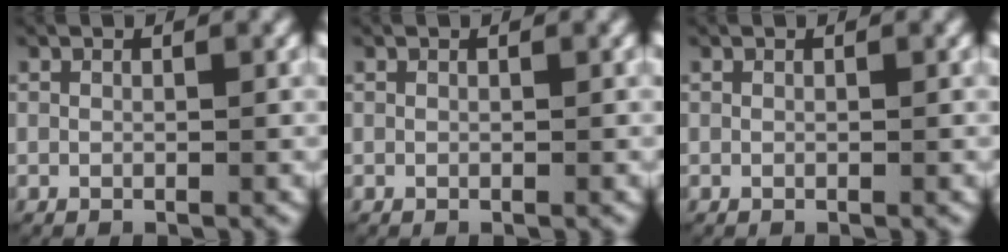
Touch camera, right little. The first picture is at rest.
{"total": 0.0}
{"total": 0.0}